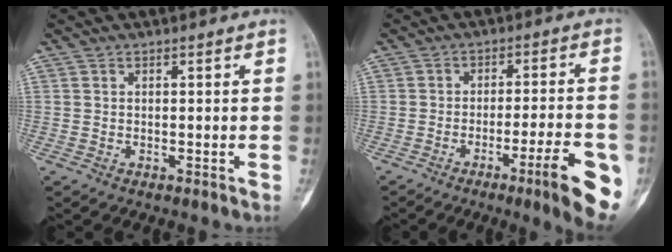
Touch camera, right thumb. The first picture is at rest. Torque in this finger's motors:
{"motor_torque": [-0.01, 0.48, 0.14, -0.12, 0.06]}